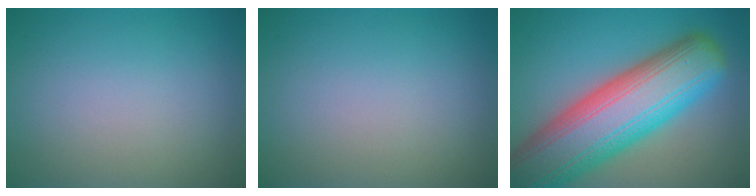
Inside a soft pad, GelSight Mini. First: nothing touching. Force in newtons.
{"total": 0.0}
{"total": 14.4, "press": 14.4, "slide": 0.6}